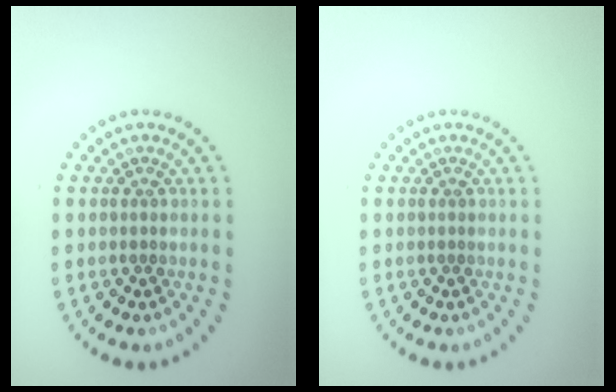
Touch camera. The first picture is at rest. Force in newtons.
{"total": 0.0}